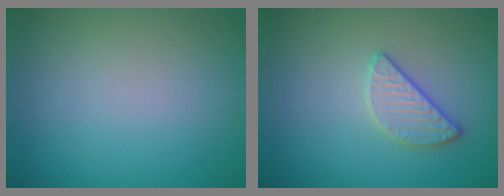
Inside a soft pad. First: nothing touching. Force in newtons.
{"total": 2.5, "press": 2.3, "slide": 0.8}